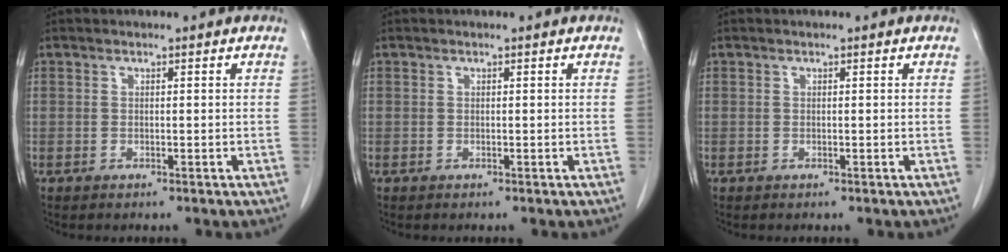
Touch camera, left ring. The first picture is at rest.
{"total": 0.0}
{"total": 0.0}